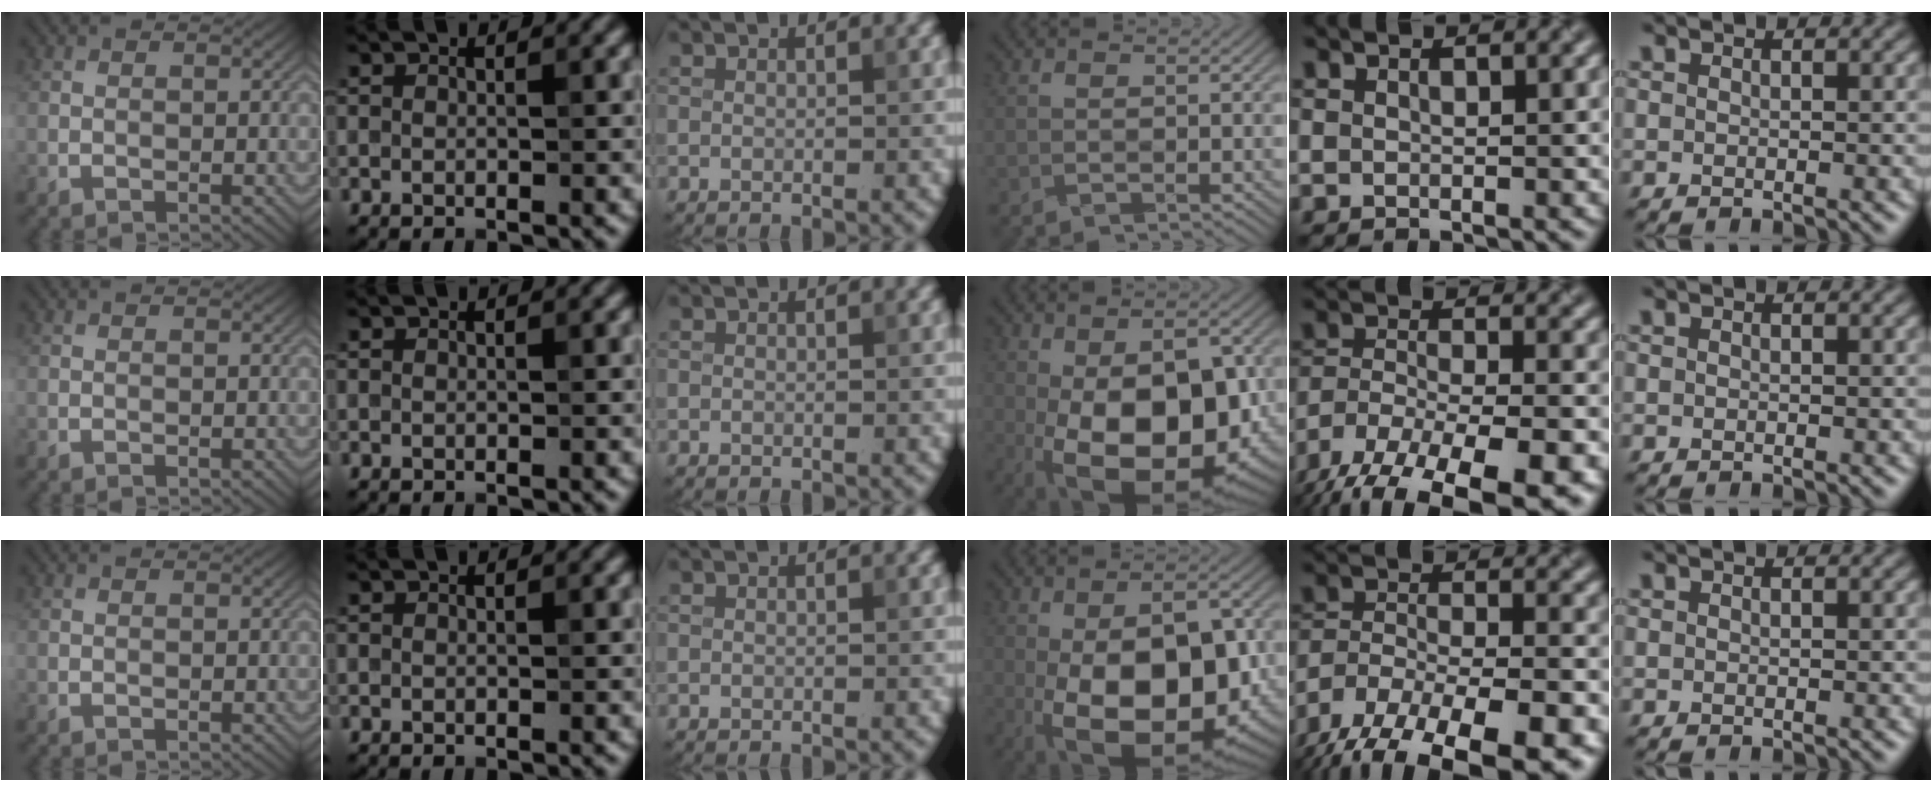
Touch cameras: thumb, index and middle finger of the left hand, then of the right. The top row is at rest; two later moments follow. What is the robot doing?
{"motion": "fold", "object": "hoodie"}